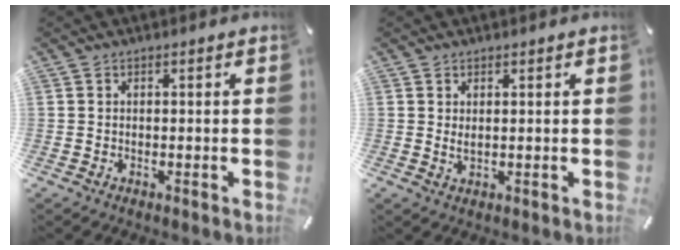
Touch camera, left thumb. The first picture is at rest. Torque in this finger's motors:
{"motor_torque": [-0.04, 0.11, 0.01, 0.02, 0.03]}